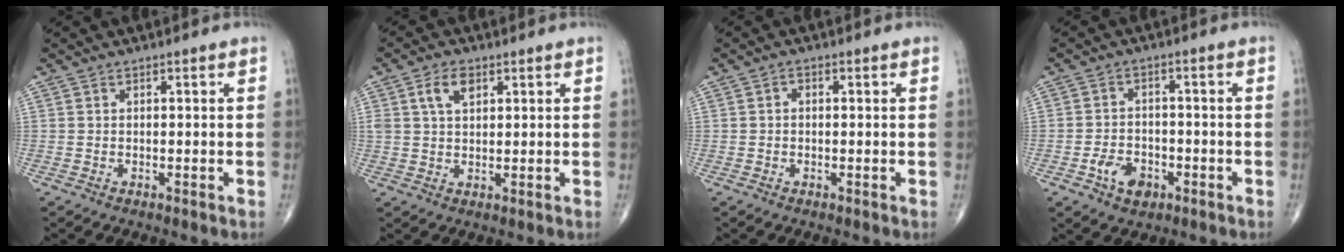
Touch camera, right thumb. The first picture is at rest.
{"total": 4.8, "force": [2.1, 2.8, 3.4], "torque": [-0.056, -0.001, 0.040]}
{"total": 1.0, "force": [0.0, 0.7, 0.6], "torque": [-0.005, 0.004, -0.004]}
{"total": 5.7, "force": [-2.6, 3.9, 3.3], "torque": [-0.040, 0.016, -0.042]}